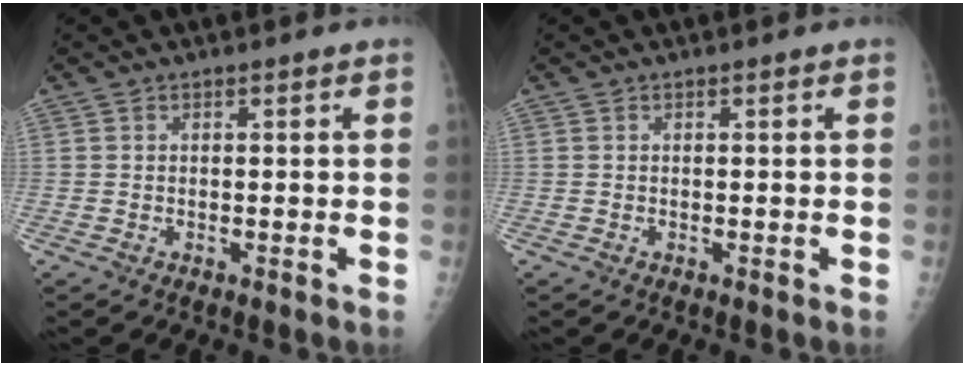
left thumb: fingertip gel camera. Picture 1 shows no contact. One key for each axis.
{"total": 0.0}